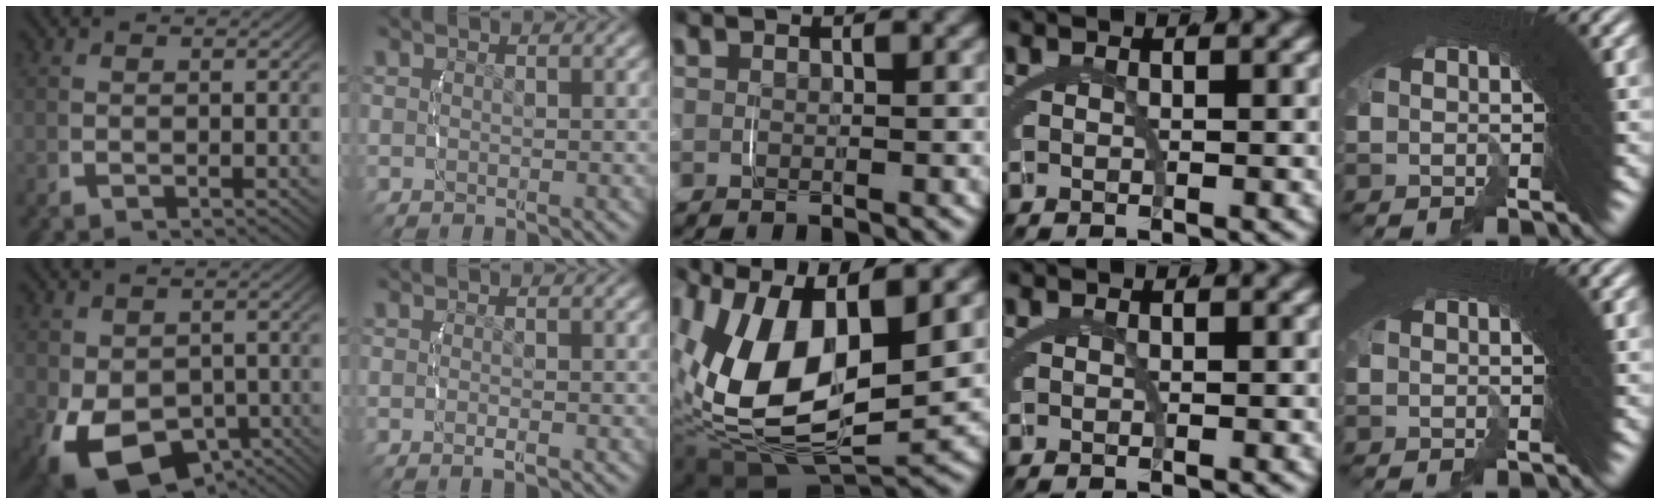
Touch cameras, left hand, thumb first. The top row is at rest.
{"thumb": {"total": 11.4, "force": [-5.3, 7.2, 7.1], "torque": [-0.140, -0.064, -0.057]}, "index": {"total": 0.6, "force": [-0.5, 0.1, 0.3], "torque": [-0.010, 0.005, -0.014]}, "middle": {"total": 13.0, "force": [1.1, 7.2, 10.8], "torque": [-0.232, -0.021, 0.025]}}